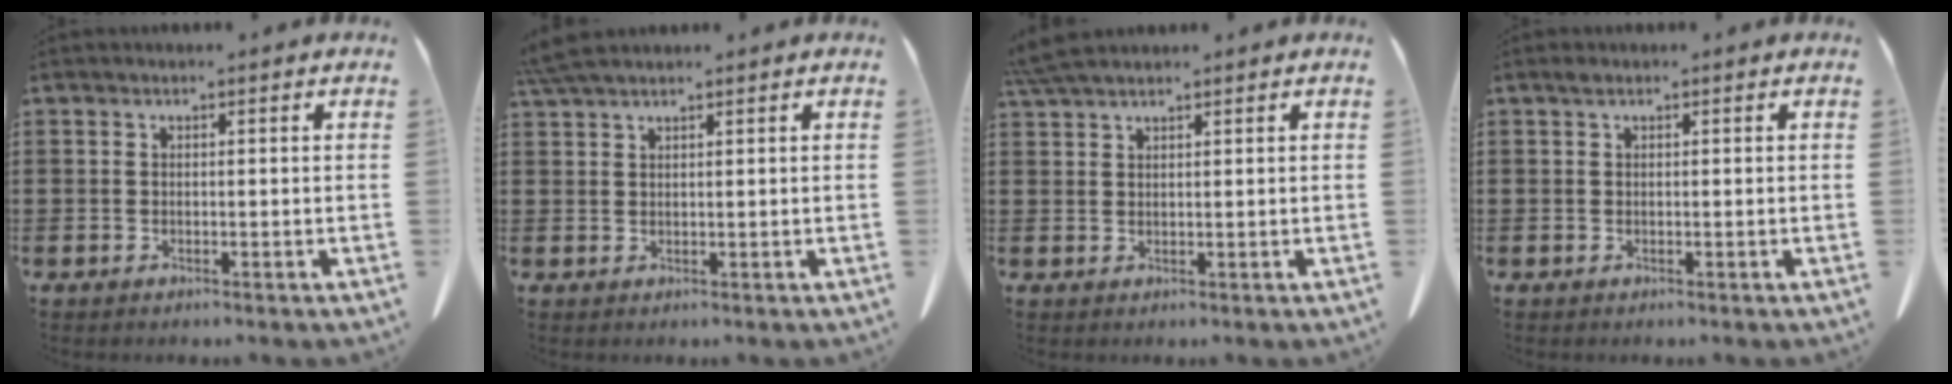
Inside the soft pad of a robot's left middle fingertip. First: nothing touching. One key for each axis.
{"total": 3.2, "fx": 2.6, "fy": 0.3, "fz": 1.8, "tx": -0.042, "ty": 0.000, "tz": 0.051}
{"total": 3.6, "fx": 3.1, "fy": 0.3, "fz": 1.7, "tx": -0.042, "ty": -0.002, "tz": 0.061}
{"total": 0.6, "fx": 0.4, "fy": 0.3, "fz": 0.3, "tx": -0.009, "ty": 0.001, "tz": 0.008}